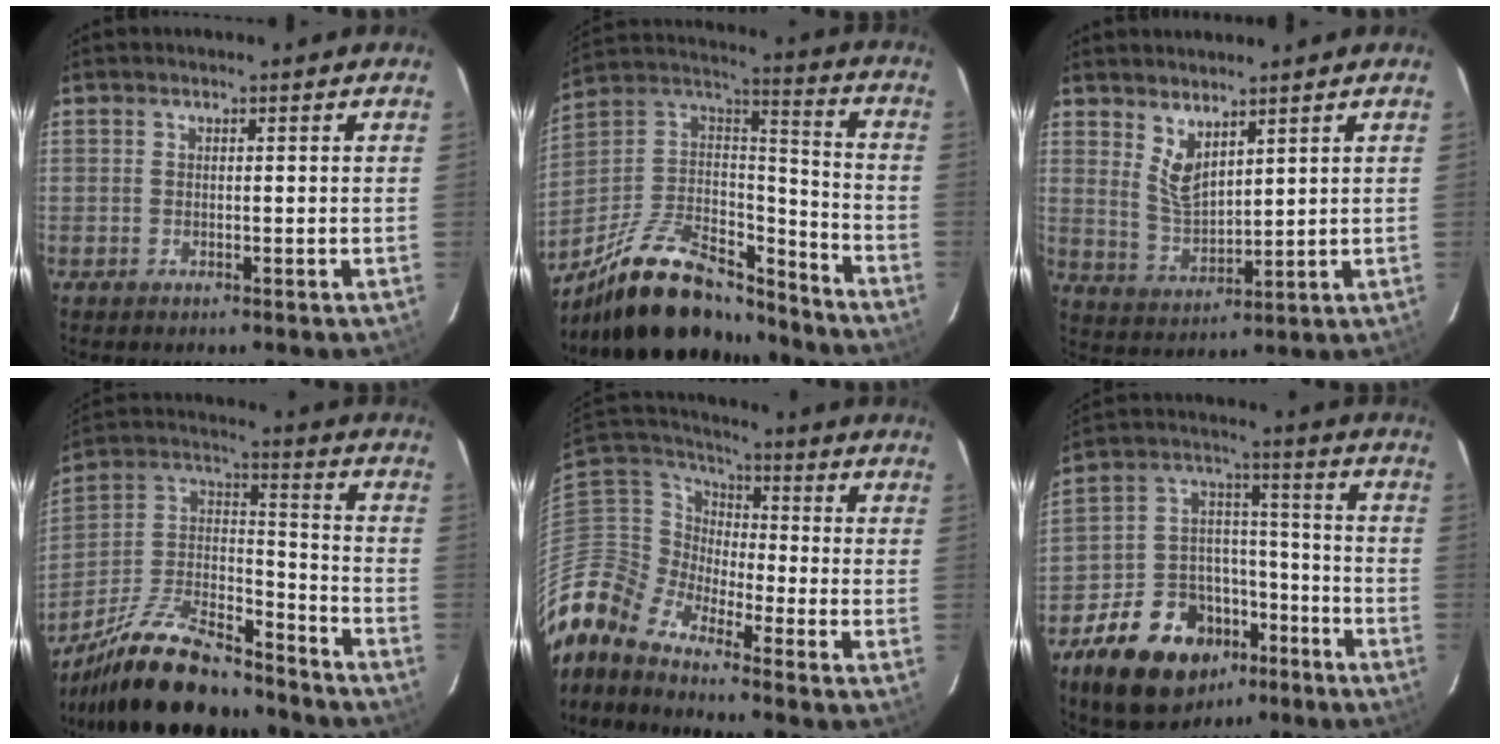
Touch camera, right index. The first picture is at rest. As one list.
[{"total": 25.4, "force": [-19.1, 10.2, 13.2], "torque": [-0.262, 0.025, -0.298]}, {"total": 5.7, "force": [4.0, 2.0, 3.5], "torque": [-0.065, -0.012, 0.084]}, {"total": 22.0, "force": [-17.2, 7.4, 11.6], "torque": [-0.230, 0.013, -0.284]}, {"total": 11.3, "force": [-9.5, 4.5, 4.2], "torque": [-0.088, 0.012, -0.216]}, {"total": 18.9, "force": [-11.5, 12.0, 9.0], "torque": [-0.192, 0.047, -0.172]}]